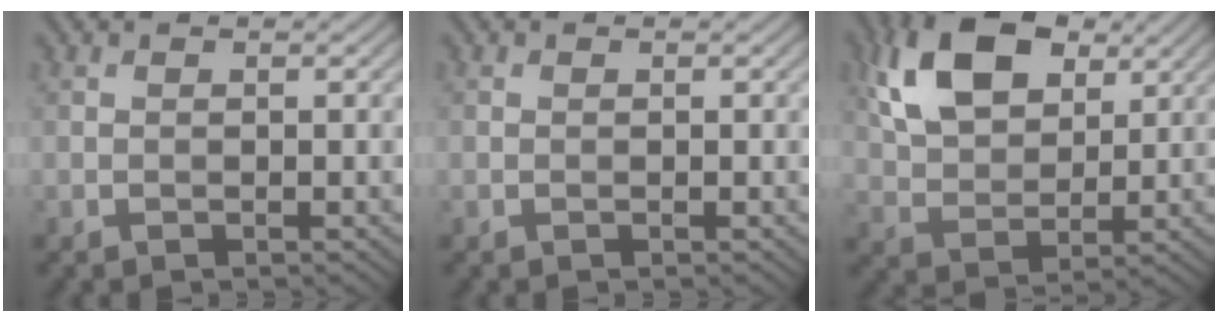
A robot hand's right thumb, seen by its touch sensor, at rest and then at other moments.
{"total": 0.0}
{"total": 12.3, "force": [5.5, 7.4, 8.1], "torque": [-0.189, 0.021, 0.106]}